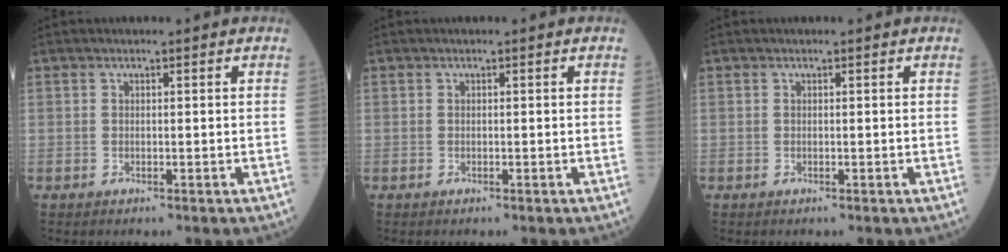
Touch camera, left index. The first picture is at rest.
{"total": 0.0}
{"total": 0.0}